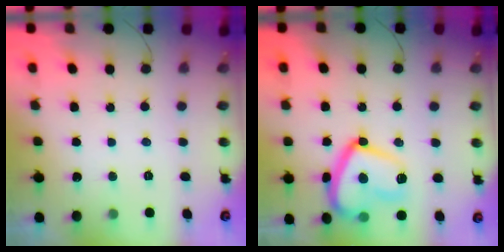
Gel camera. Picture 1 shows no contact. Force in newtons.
{"total": 17.2, "press": 17.1, "slide": 1.4}